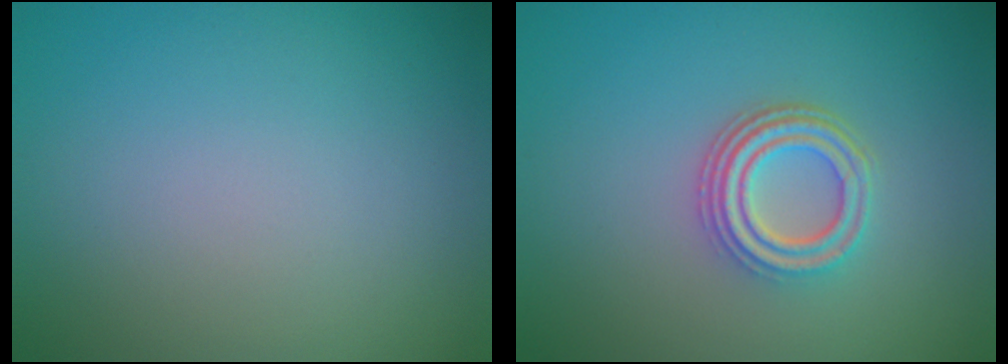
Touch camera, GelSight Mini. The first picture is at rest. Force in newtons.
{"total": 3.7, "press": 3.0, "slide": 2.1}